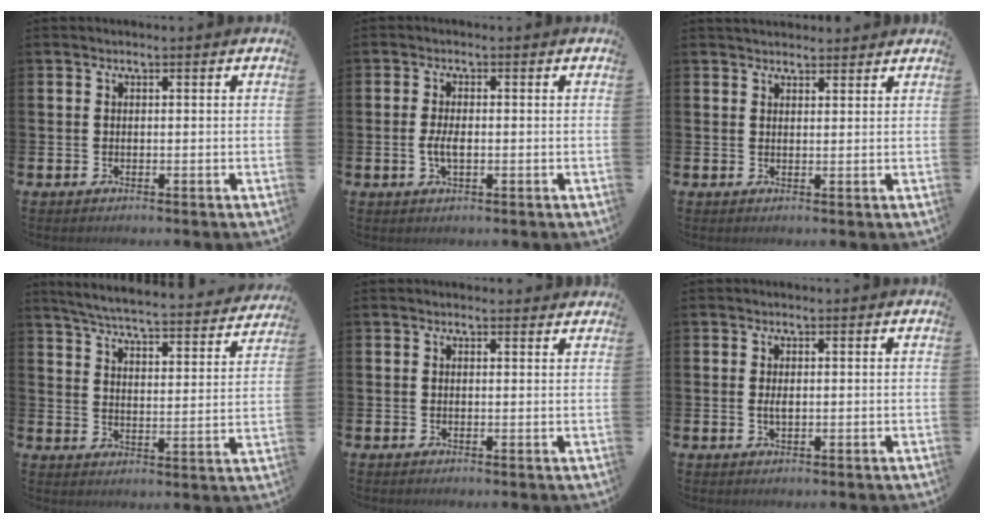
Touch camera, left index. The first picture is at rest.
{"total": 2.6, "force": [-0.4, 1.1, 2.3], "torque": [-0.033, -0.003, -0.010]}
{"total": 2.5, "force": [2.3, 0.8, 0.1], "torque": [0.006, -0.009, 0.040]}
{"total": 5.5, "force": [5.2, 0.3, 1.5], "torque": [-0.052, -0.045, 0.087]}
{"total": 0.9, "force": [0.8, 0.3, 0.1], "torque": [0.007, -0.001, 0.013]}
{"total": 1.2, "force": [0.1, 0.5, 1.0], "torque": [-0.019, 0.003, -0.001]}